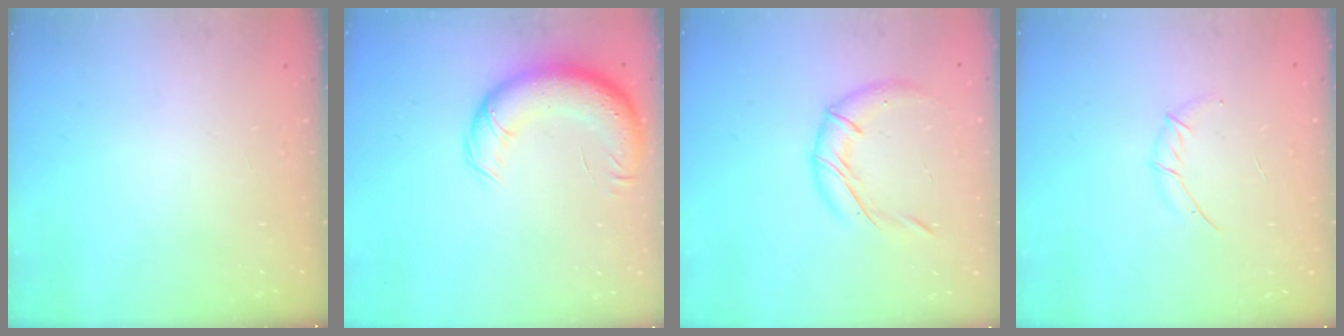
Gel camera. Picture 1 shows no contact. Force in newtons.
{"total": 14.8, "press": 14.3, "slide": 3.9}
{"total": 11.7, "press": 11.7, "slide": 0.8}
{"total": 4.9, "press": 4.7, "slide": 1.1}